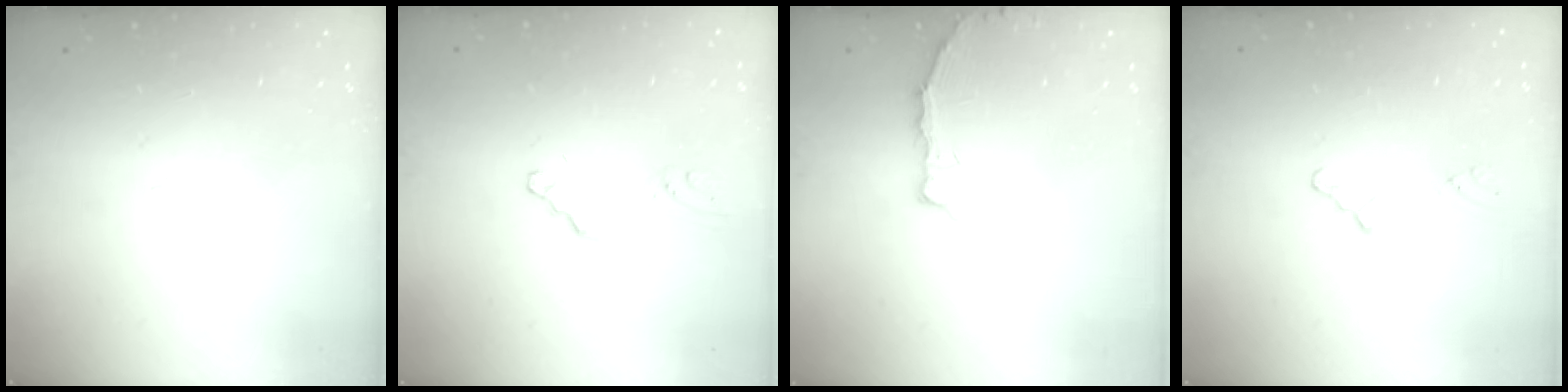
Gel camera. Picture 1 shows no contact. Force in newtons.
{"total": 0.9, "press": 0.8, "slide": 0.2}
{"total": 4.4, "press": 4.3, "slide": 0.6}
{"total": 0.0}